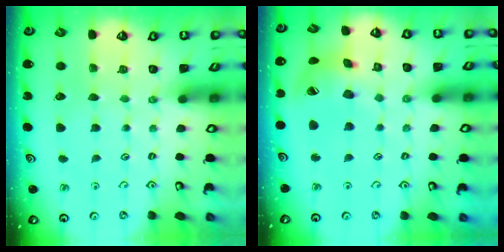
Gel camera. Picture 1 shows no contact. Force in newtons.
{"total": 13.1, "press": 13.0, "slide": 1.7}